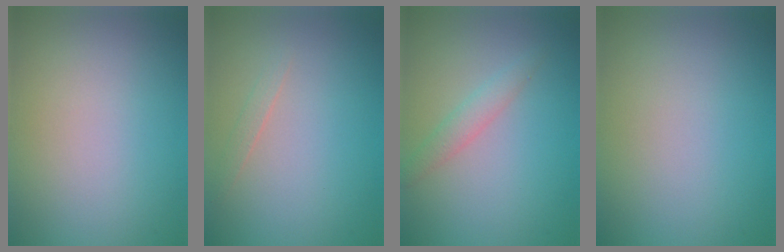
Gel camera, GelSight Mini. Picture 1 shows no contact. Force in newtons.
{"total": 0.8, "press": 0.8, "slide": 0.0}
{"total": 1.6, "press": 1.6, "slide": 0.2}
{"total": 0.0}